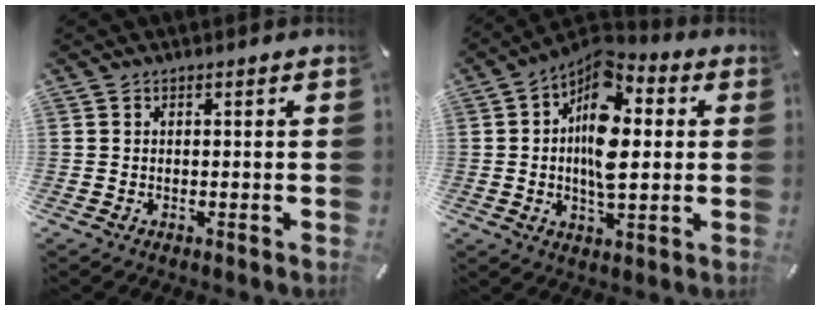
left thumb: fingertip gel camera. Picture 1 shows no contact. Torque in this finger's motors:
{"motor_torque": [2.59, 2.42, 0.54, -0.23, 0.24]}